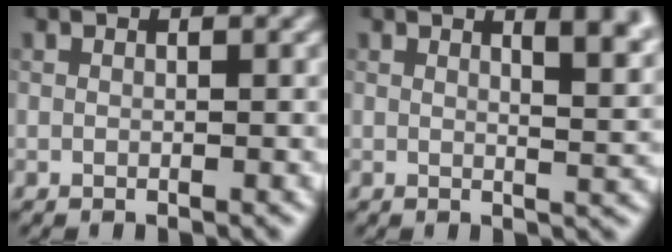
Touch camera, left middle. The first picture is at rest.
{"total": 5.3, "force": [2.7, 2.0, 4.1], "torque": [-0.022, 0.011, 0.029]}